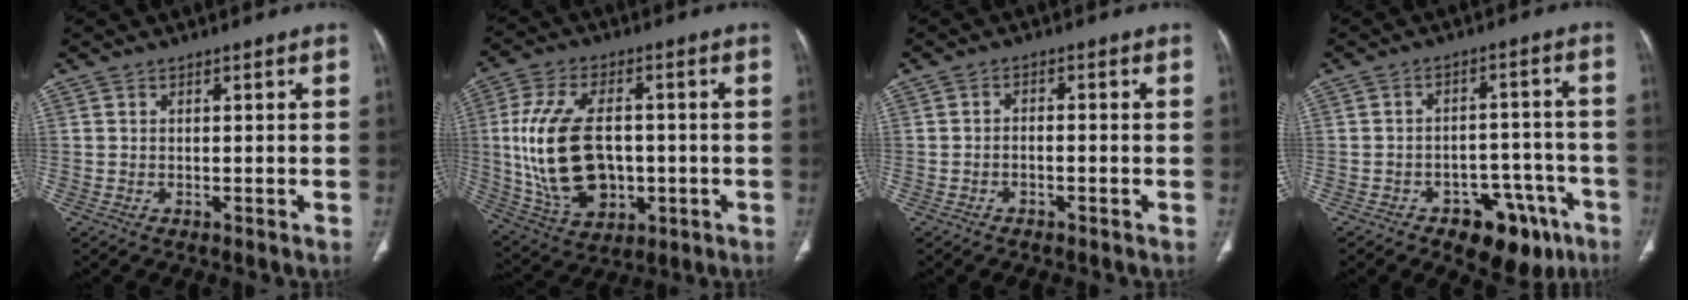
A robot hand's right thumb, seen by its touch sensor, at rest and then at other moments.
{"total": 18.2, "force": [-0.5, 11.3, 14.3], "torque": [-0.269, 0.000, 0.010]}
{"total": 1.5, "force": [-0.9, 0.9, 0.8], "torque": [-0.010, 0.012, -0.014]}
{"total": 12.0, "force": [-7.1, 6.9, 6.8], "torque": [-0.044, 0.051, -0.091]}